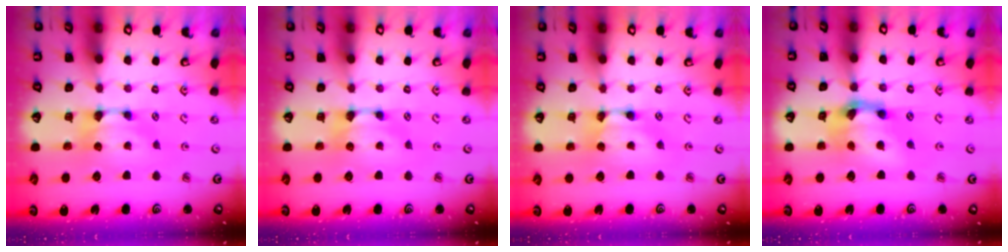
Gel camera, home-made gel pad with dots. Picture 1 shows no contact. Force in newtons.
{"total": 0.0}
{"total": 1.8, "press": 1.8, "slide": 0.2}
{"total": 5.8, "press": 5.4, "slide": 2.1}